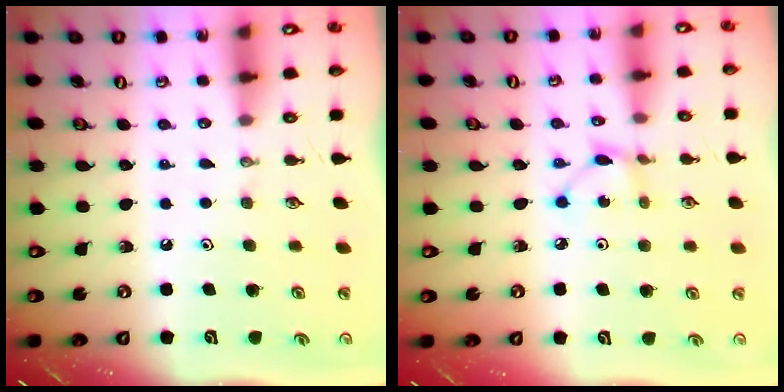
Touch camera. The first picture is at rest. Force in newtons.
{"total": 2.2, "press": 2.2, "slide": 0.1}